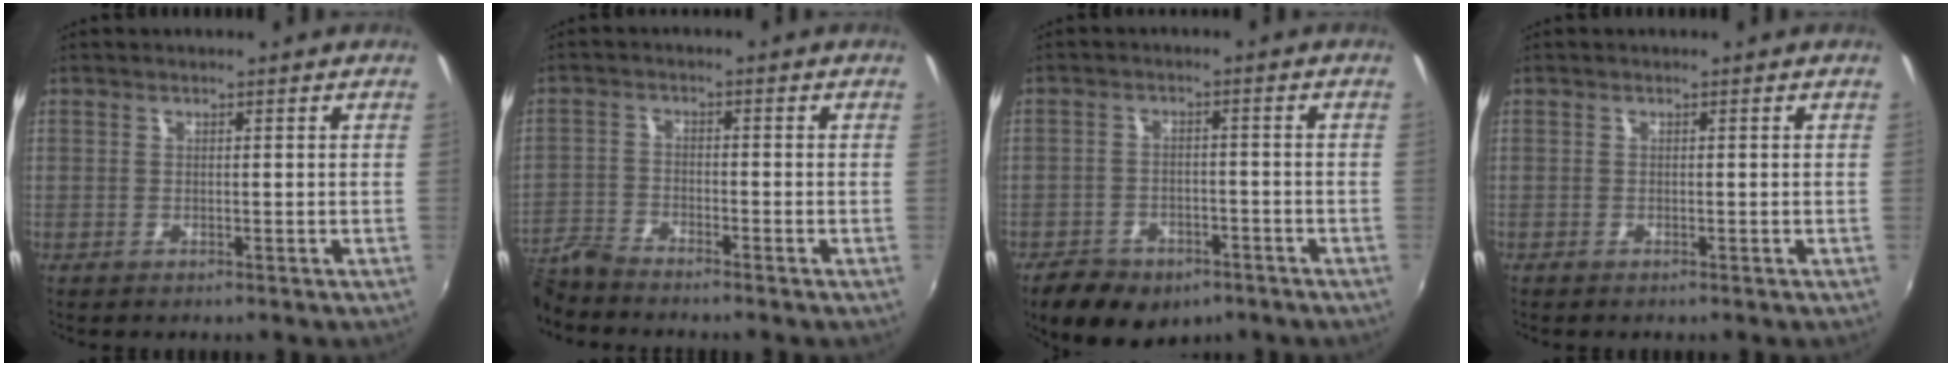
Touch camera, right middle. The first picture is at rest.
{"total": 5.9, "force": [-5.8, 0.5, 1.2], "torque": [-0.038, -0.009, -0.123]}
{"total": 11.6, "force": [-7.7, 6.5, 5.7], "torque": [-0.141, -0.009, -0.107]}
{"total": 0.0}